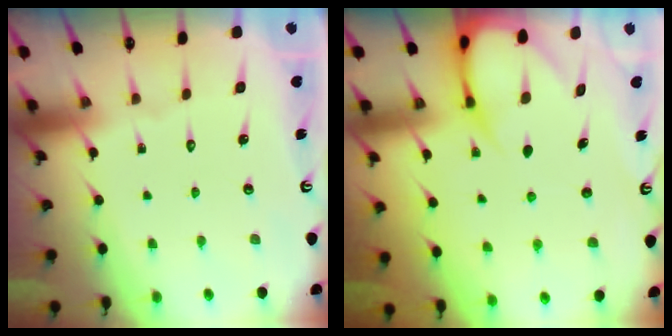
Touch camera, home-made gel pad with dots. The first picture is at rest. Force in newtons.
{"total": 6.8, "press": 6.7, "slide": 0.8}